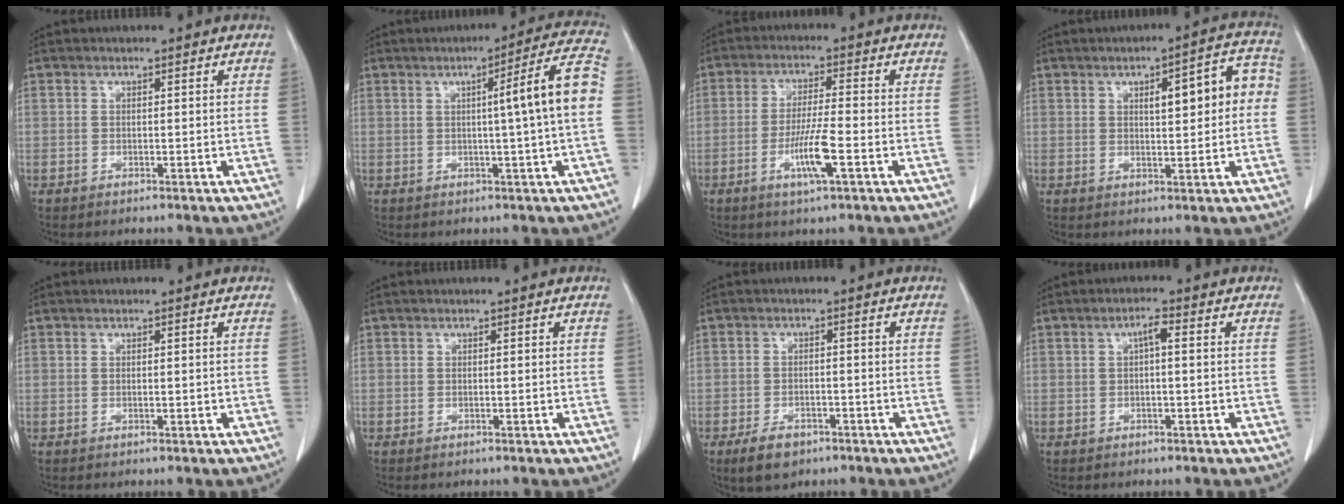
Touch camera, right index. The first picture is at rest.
{"total": 10.2, "force": [0.3, -1.0, 10.2], "torque": [-0.139, 0.014, 0.002]}
{"total": 7.2, "force": [-2.8, 0.4, 6.6], "torque": [-0.126, -0.008, -0.050]}
{"total": 9.5, "force": [1.6, 3.0, 8.9], "torque": [-0.116, 0.033, 0.023]}
{"total": 0.6, "force": [-0.1, 0.3, 0.6], "torque": [-0.016, 0.000, 0.000]}
{"total": 0.6, "force": [-0.2, 0.3, 0.4], "torque": [-0.014, 0.001, -0.002]}
{"total": 5.6, "force": [-3.6, 3.1, 3.0], "torque": [-0.059, -0.002, -0.055]}
{"total": 2.5, "force": [0.4, 0.8, 2.4], "torque": [-0.045, 0.009, 0.008]}